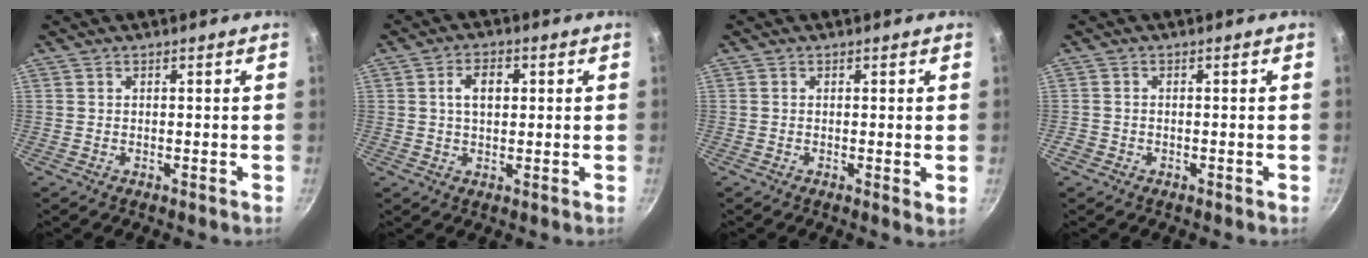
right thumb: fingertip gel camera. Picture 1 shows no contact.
{"total": 6.4, "force": [1.4, 4.0, 4.9], "torque": [-0.066, 0.007, 0.018]}
{"total": 1.5, "force": [0.1, 0.2, 1.5], "torque": [-0.022, -0.006, -0.002]}
{"total": 1.3, "force": [-0.8, 0.9, 0.4], "torque": [-0.014, 0.005, -0.015]}